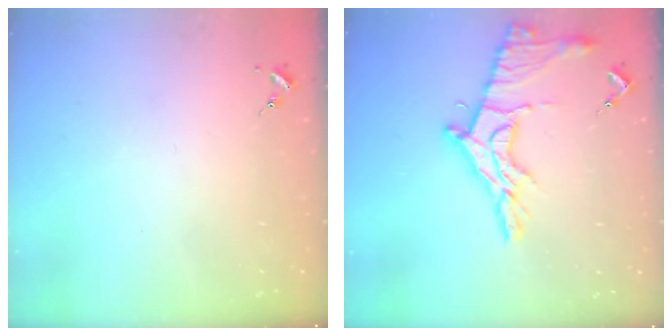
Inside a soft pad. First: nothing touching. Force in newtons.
{"total": 17.8, "press": 17.8, "slide": 1.2}